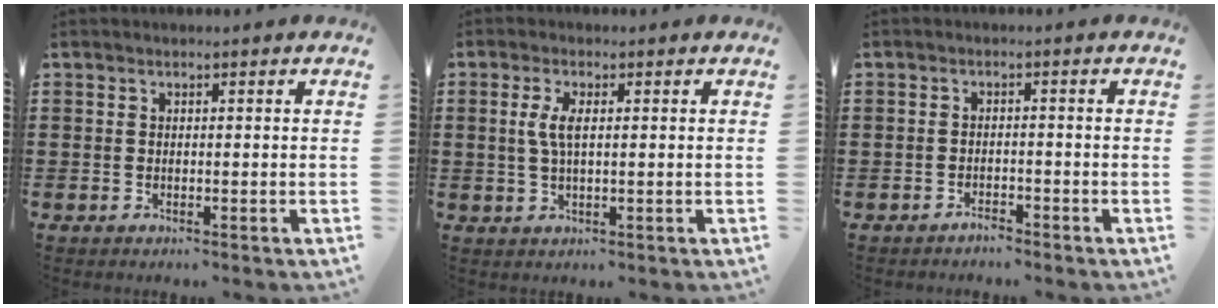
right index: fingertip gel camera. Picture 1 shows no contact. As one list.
[{"total": 3.4, "force": [0.7, 1.1, 3.1], "torque": [-0.069, 0.004, 0.008]}, {"total": 1.5, "force": [-1.5, 0.1, 0.0], "torque": [-0.003, 0.003, -0.030]}]